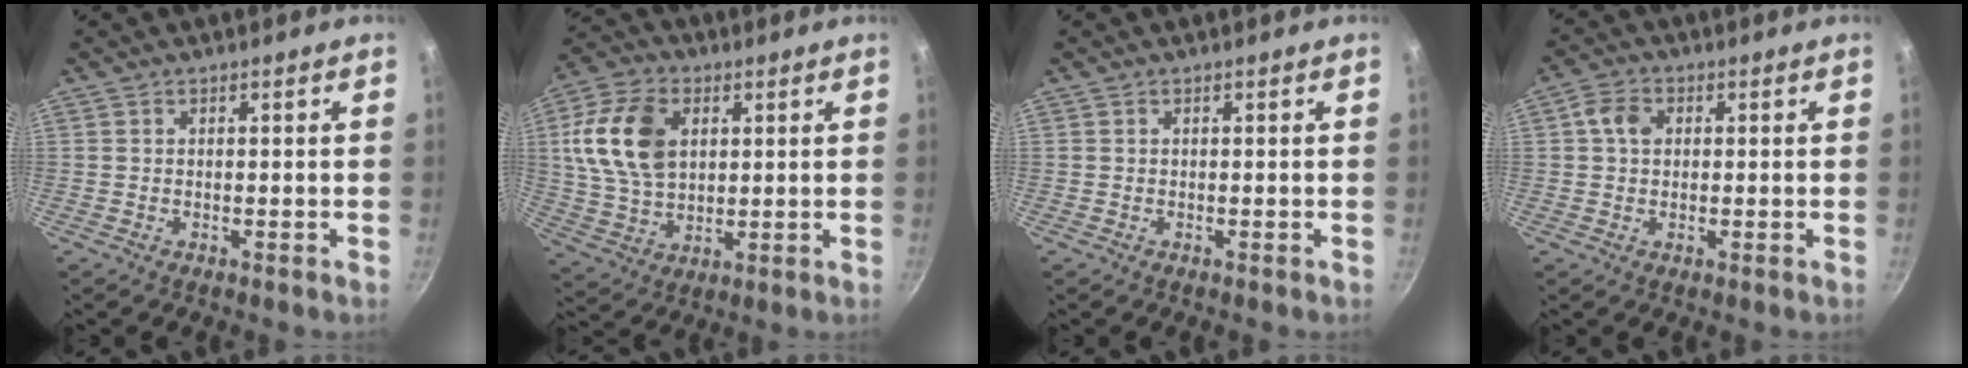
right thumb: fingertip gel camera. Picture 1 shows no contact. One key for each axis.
{"total": 15.4, "fx": 3.7, "fy": 10.4, "fz": 10.8, "tx": -0.196, "ty": -0.002, "tz": 0.071}
{"total": 0.0}
{"total": 4.4, "fx": 0.7, "fy": 3.4, "fz": 2.7, "tx": -0.042, "ty": 0.007, "tz": 0.004}